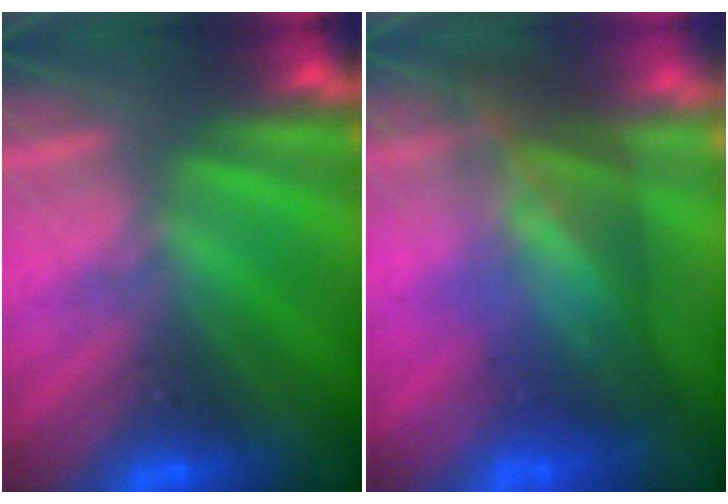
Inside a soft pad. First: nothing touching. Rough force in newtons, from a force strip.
{"total": 9.0}